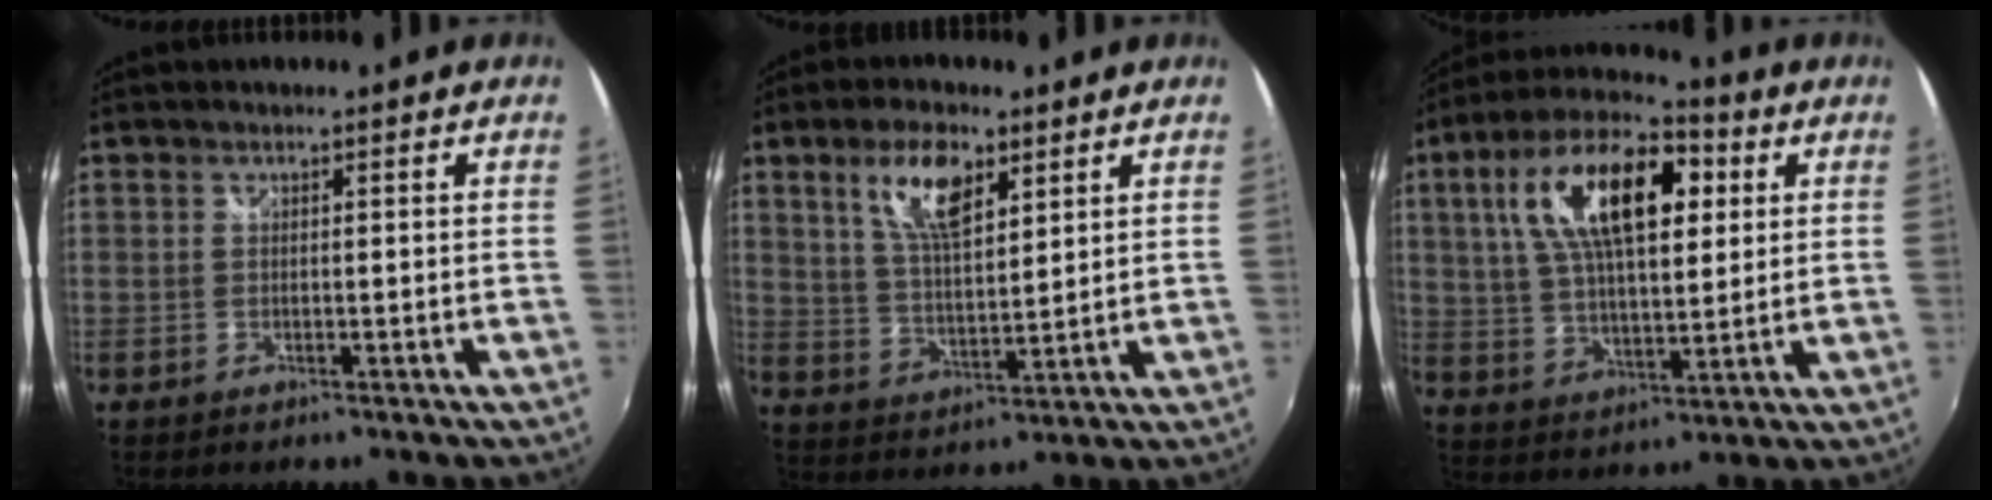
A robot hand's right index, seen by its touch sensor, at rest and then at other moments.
{"total": 9.4, "force": [4.9, 3.6, 7.2], "torque": [-0.135, 0.009, 0.095]}
{"total": 19.0, "force": [5.9, 8.5, 15.9], "torque": [-0.291, 0.036, 0.099]}